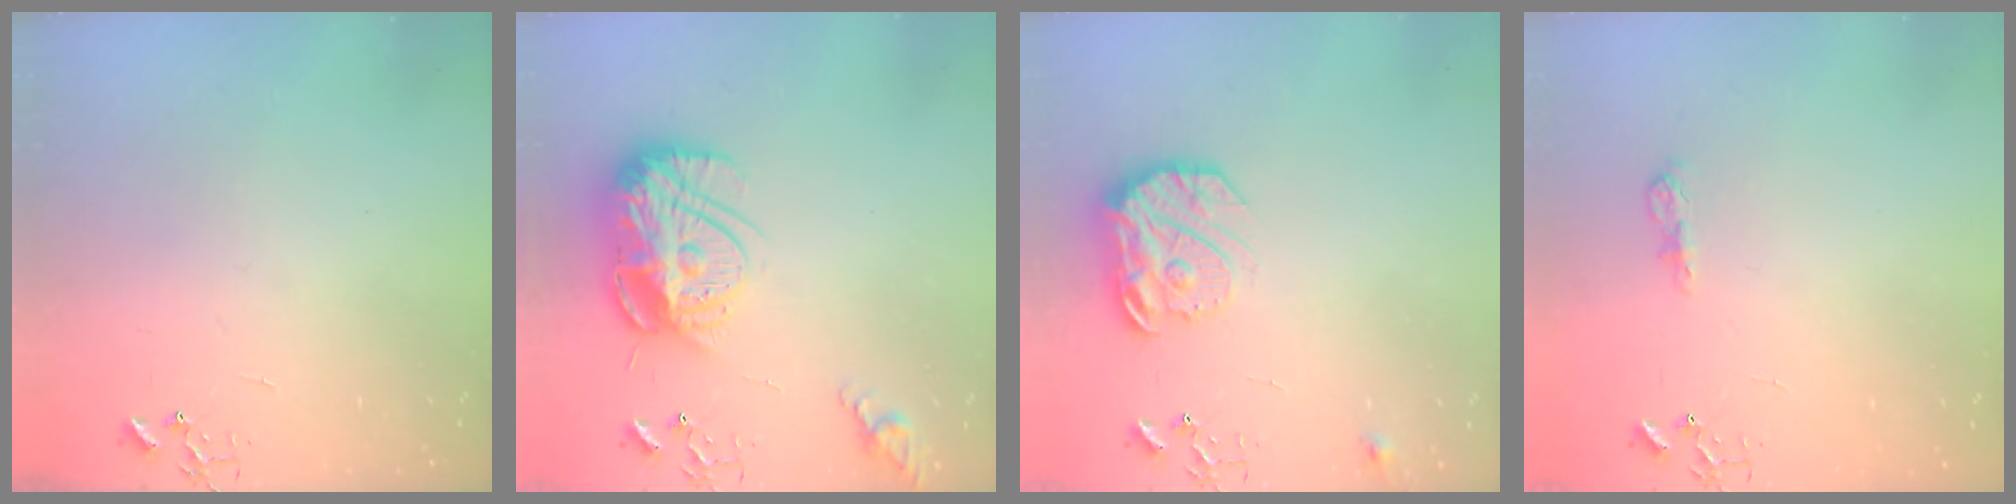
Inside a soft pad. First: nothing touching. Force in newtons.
{"total": 17.2, "press": 17.2, "slide": 1.4}
{"total": 16.2, "press": 16.1, "slide": 1.4}
{"total": 7.9, "press": 7.9, "slide": 0.9}